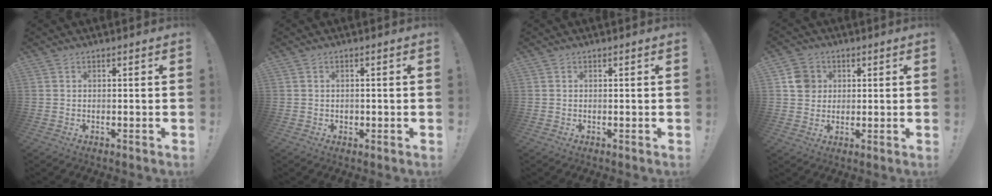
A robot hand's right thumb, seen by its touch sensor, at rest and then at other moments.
{"total": 1.0, "force": [-0.1, 0.9, 0.2], "torque": [-0.012, 0.005, -0.002]}
{"total": 0.7, "force": [0.1, 0.6, -0.2], "torque": [0.006, 0.001, 0.001]}
{"total": 6.9, "force": [1.8, 6.3, 1.9], "torque": [-0.019, 0.000, 0.039]}